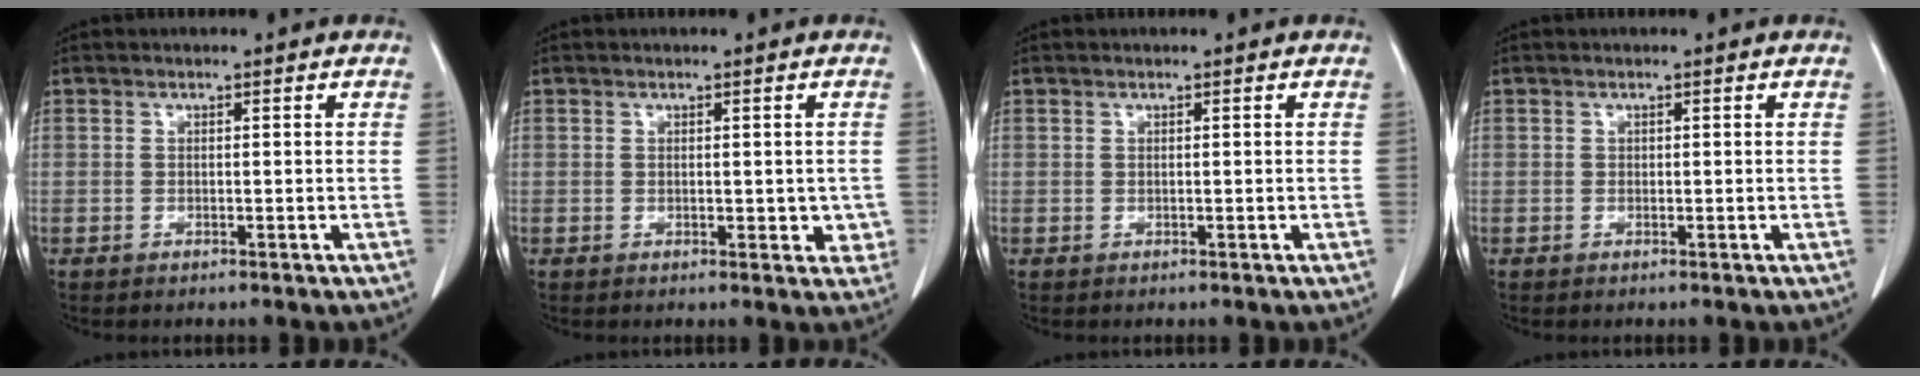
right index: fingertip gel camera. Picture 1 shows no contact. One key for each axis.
{"total": 2.6, "fx": -0.4, "fy": 1.5, "fz": 2.1, "tx": -0.010, "ty": 0.000, "tz": -0.005}
{"total": 0.0}
{"total": 0.0}